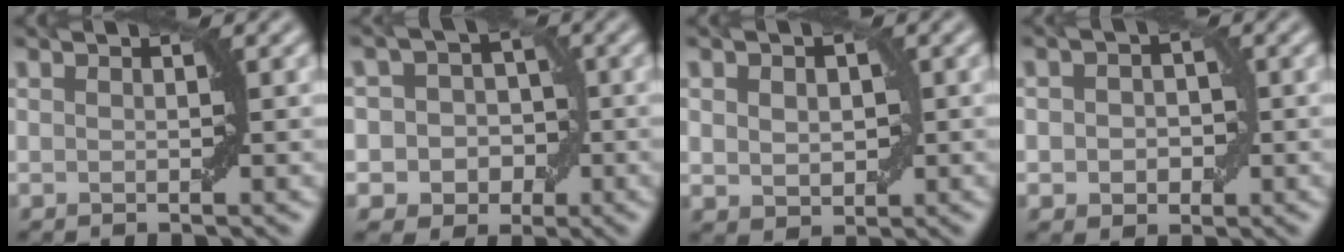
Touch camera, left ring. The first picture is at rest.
{"total": 5.8, "force": [-0.8, 5.4, 1.9], "torque": [-0.009, 0.034, -0.044]}
{"total": 2.6, "force": [0.4, 2.0, 1.6], "torque": [-0.024, 0.000, 0.007]}
{"total": 2.9, "force": [-0.2, 2.4, 1.7], "torque": [-0.009, 0.000, -0.012]}